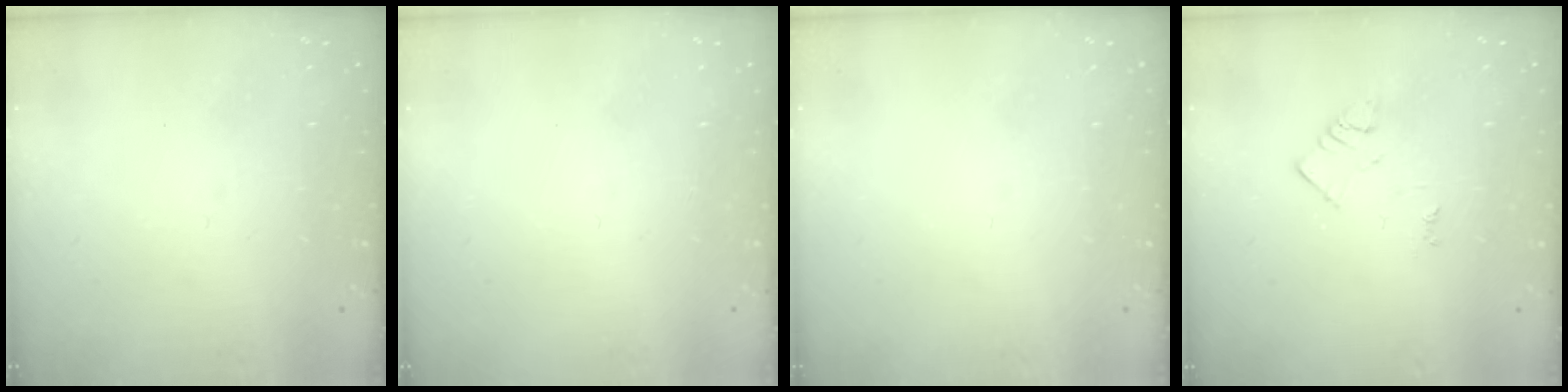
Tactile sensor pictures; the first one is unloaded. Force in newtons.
{"total": 1.8, "press": 1.7, "slide": 0.1}
{"total": 0.0}
{"total": 3.1, "press": 3.1, "slide": 0.4}